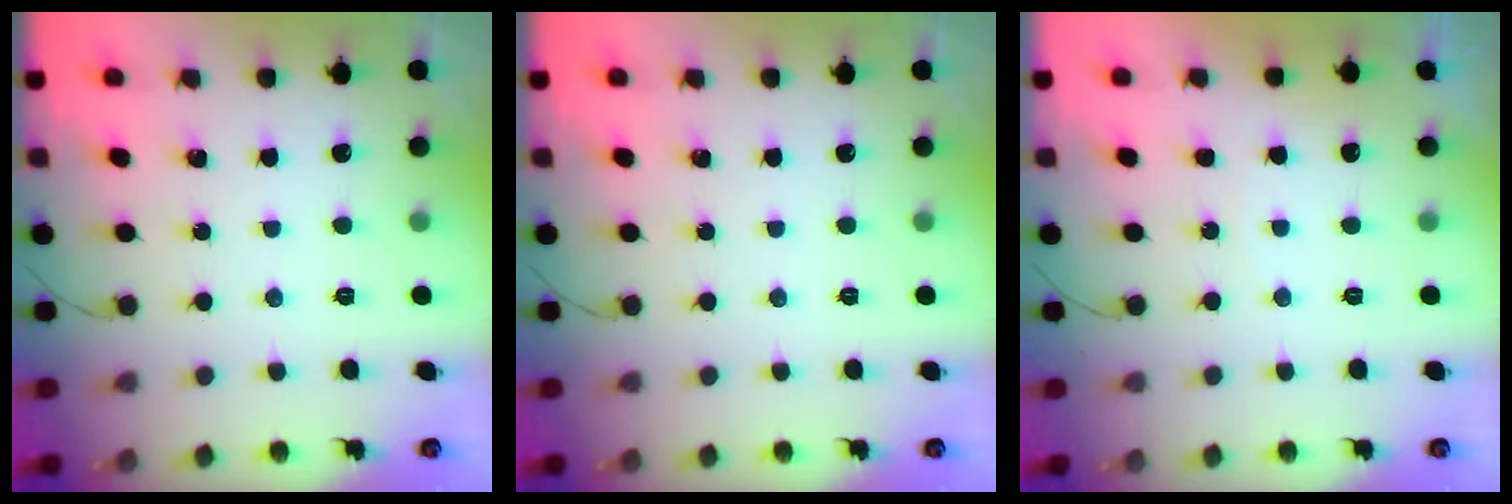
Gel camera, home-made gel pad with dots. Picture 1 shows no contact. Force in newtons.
{"total": 0.0}
{"total": 3.0, "press": 2.4, "slide": 1.9}